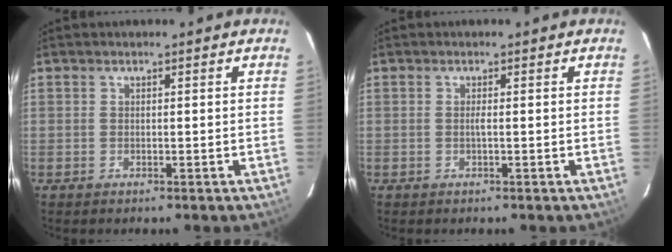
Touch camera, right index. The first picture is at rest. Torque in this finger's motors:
{"motor_torque": [0.09, 0.03, 0.05, 0.02]}